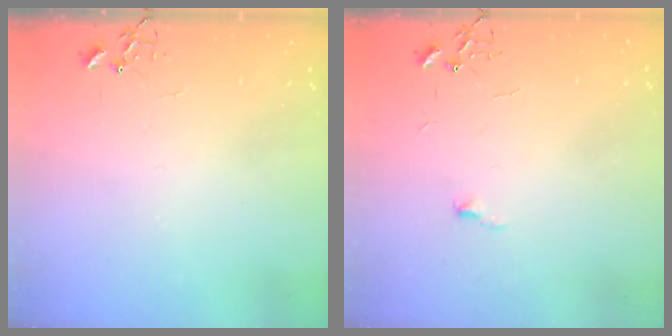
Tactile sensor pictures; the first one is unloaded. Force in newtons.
{"total": 3.5, "press": 3.5, "slide": 0.4}